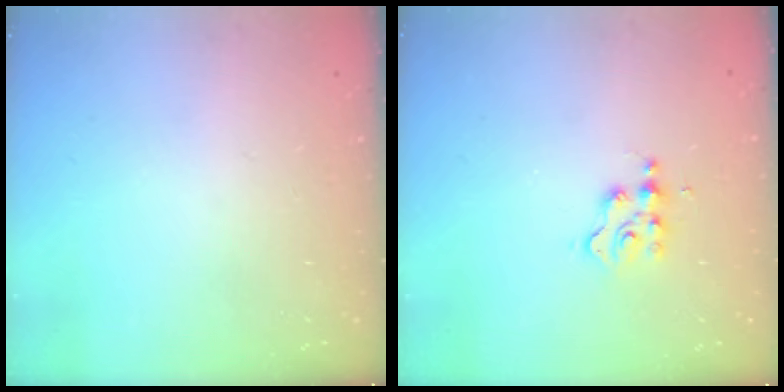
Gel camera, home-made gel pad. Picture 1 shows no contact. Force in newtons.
{"total": 3.0, "press": 3.0, "slide": 0.2}